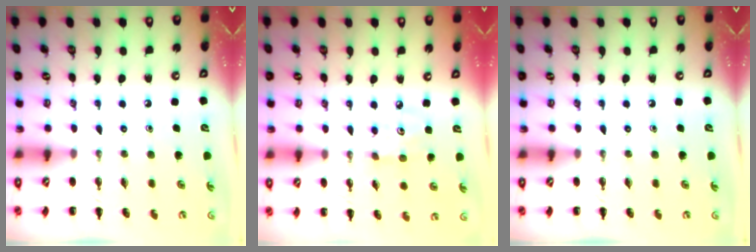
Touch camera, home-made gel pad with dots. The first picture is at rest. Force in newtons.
{"total": 3.3, "press": 3.2, "slide": 0.9}
{"total": 0.0}